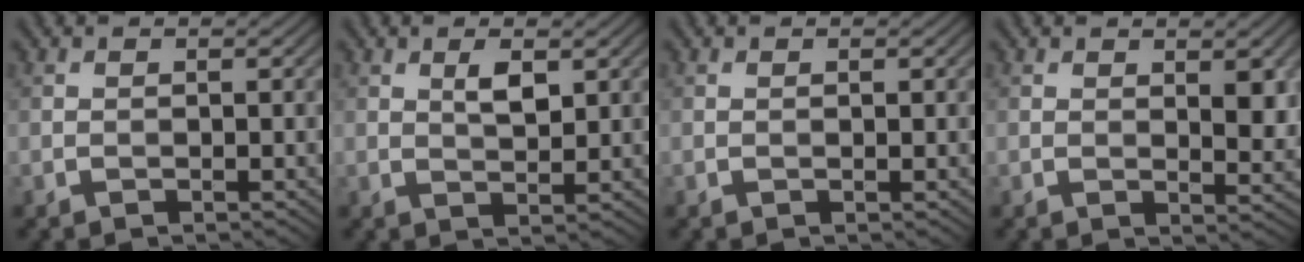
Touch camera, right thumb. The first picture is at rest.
{"total": 2.9, "force": [1.2, 1.2, 2.4], "torque": [-0.047, -0.002, 0.024]}
{"total": 0.0}
{"total": 3.6, "force": [1.3, 1.6, 2.9], "torque": [-0.049, -0.007, 0.026]}